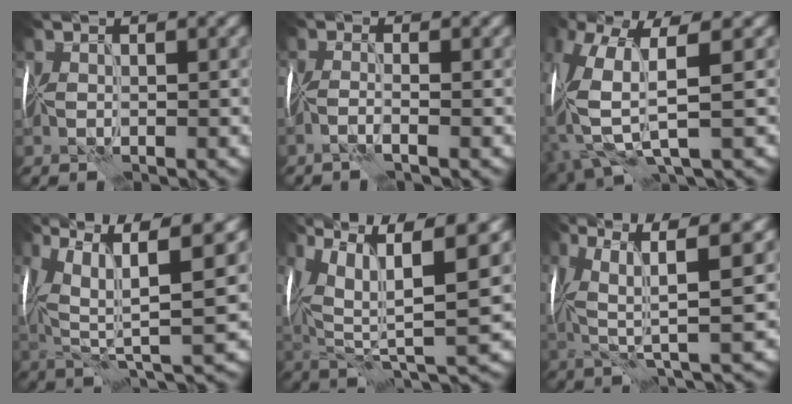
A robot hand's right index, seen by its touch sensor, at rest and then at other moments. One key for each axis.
{"total": 1.6, "fx": -1.2, "fy": -0.4, "fz": 0.9, "tx": -0.023, "ty": -0.001, "tz": -0.035}
{"total": 8.7, "fx": 0.2, "fy": 3.1, "fz": 8.1, "tx": -0.201, "ty": -0.010, "tz": 0.005}
{"total": 11.8, "fx": 5.1, "fy": 3.3, "fz": 10.1, "tx": -0.194, "ty": 0.018, "tz": 0.093}
{"total": 13.7, "fx": 6.3, "fy": 4.2, "fz": 11.4, "tx": -0.221, "ty": 0.021, "tz": 0.118}
{"total": 8.2, "fx": 2.2, "fy": 1.6, "fz": 7.8, "tx": -0.151, "ty": 0.015, "tz": 0.039}